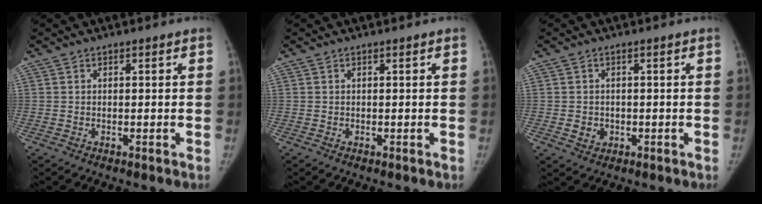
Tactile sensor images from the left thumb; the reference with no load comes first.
{"total": 0.0}
{"total": 2.4, "force": [-0.5, 2.2, 0.9], "torque": [-0.005, 0.004, -0.001]}